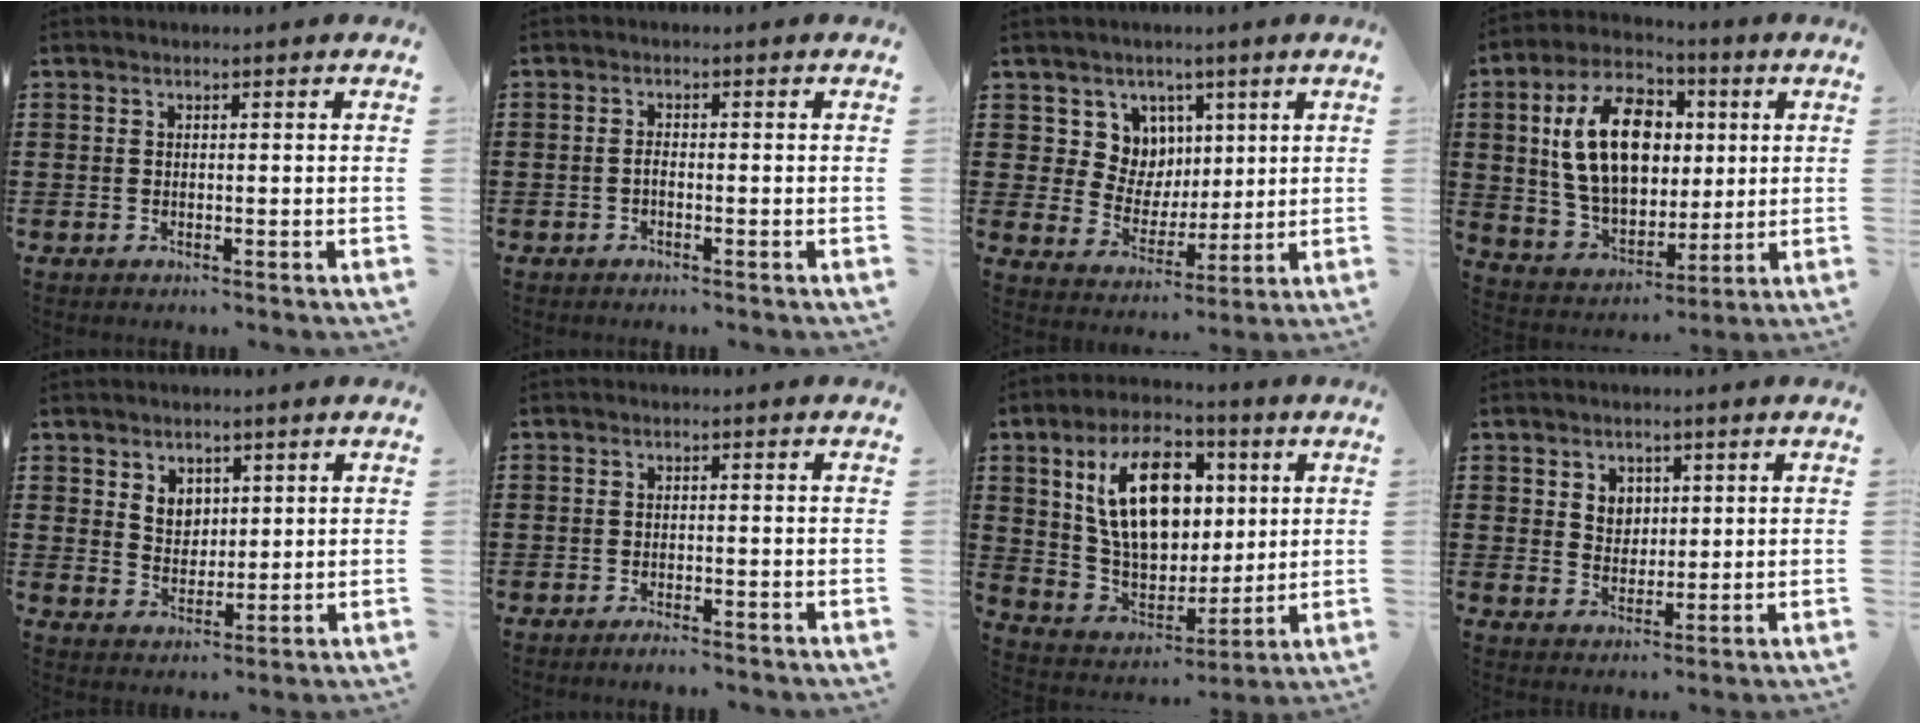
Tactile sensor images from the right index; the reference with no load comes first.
{"total": 0.8, "force": [-0.6, 0.3, 0.5], "torque": [-0.013, -0.001, -0.011]}
{"total": 7.5, "force": [3.0, 6.7, 1.3], "torque": [-0.050, -0.008, 0.056]}
{"total": 15.5, "force": [2.6, 9.9, 11.7], "torque": [-0.251, 0.015, 0.043]}
{"total": 3.8, "force": [2.2, 2.8, 1.0], "torque": [-0.032, 0.009, 0.041]}
{"total": 1.5, "force": [-1.4, -0.1, 0.5], "torque": [-0.012, -0.005, -0.025]}
{"total": 15.5, "force": [4.3, 9.2, 11.6], "torque": [-0.235, 0.015, 0.074]}
{"total": 3.4, "force": [1.6, 2.9, 0.8], "torque": [-0.020, 0.010, 0.027]}